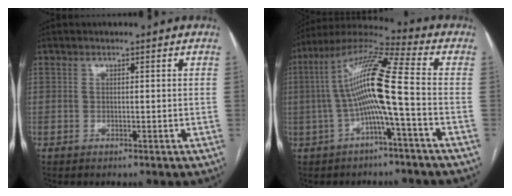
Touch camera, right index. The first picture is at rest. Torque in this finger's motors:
{"motor_torque": [2.14, 0.00, 0.53, 0.14]}